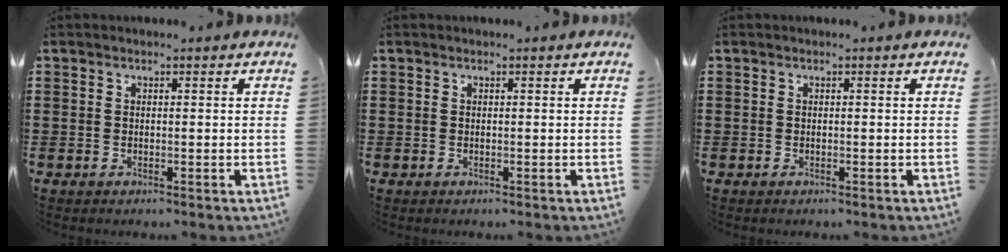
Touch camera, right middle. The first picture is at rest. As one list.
[{"total": 0.0}, {"total": 0.0}]